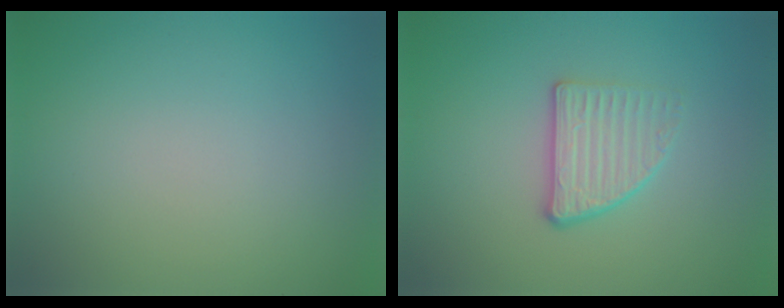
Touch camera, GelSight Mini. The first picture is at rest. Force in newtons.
{"total": 2.8, "press": 2.5, "slide": 1.4}